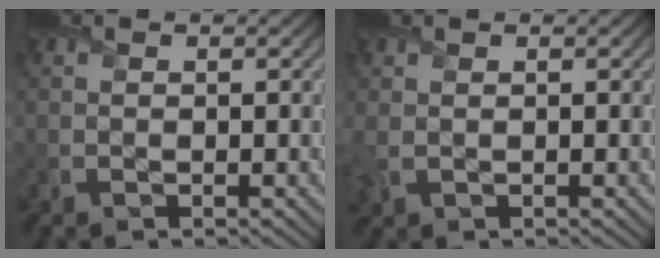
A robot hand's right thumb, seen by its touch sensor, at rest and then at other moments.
{"total": 1.5, "force": [0.3, 0.9, 1.2], "torque": [-0.041, -0.001, 0.005]}